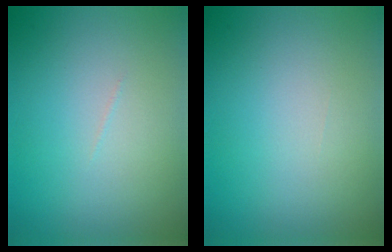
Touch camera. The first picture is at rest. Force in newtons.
{"total": 0.0}